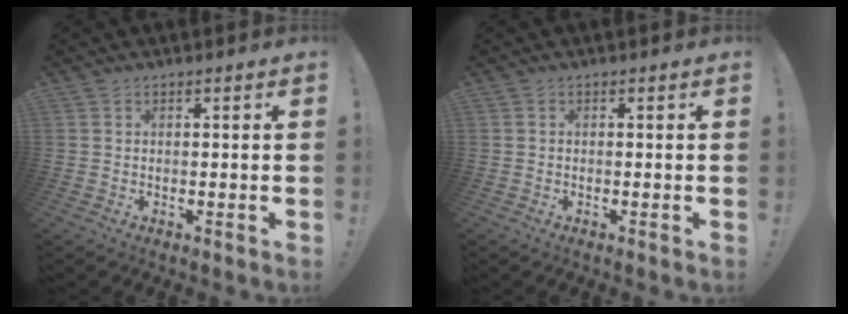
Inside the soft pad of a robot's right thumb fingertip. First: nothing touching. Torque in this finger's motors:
{"motor_torque": [-0.11, 0.22, -0.34, 0.28, -0.01]}